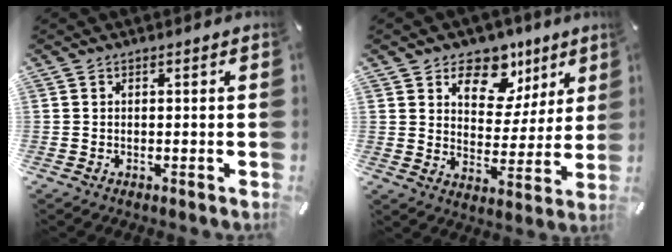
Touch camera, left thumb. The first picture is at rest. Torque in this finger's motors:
{"motor_torque": [-0.01, 0.55, 0.94, -1.31, 0.21]}